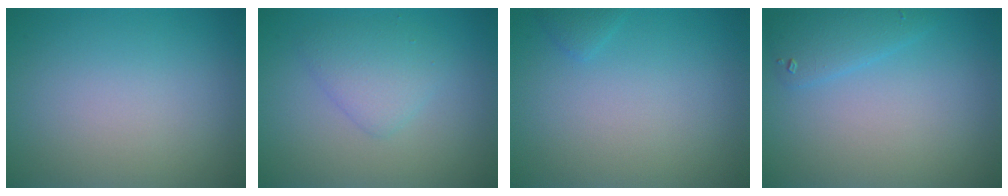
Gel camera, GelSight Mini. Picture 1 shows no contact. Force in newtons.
{"total": 2.6, "press": 2.6, "slide": 0.1}
{"total": 0.7, "press": 0.7, "slide": 0.1}
{"total": 2.1, "press": 2.1, "slide": 0.2}